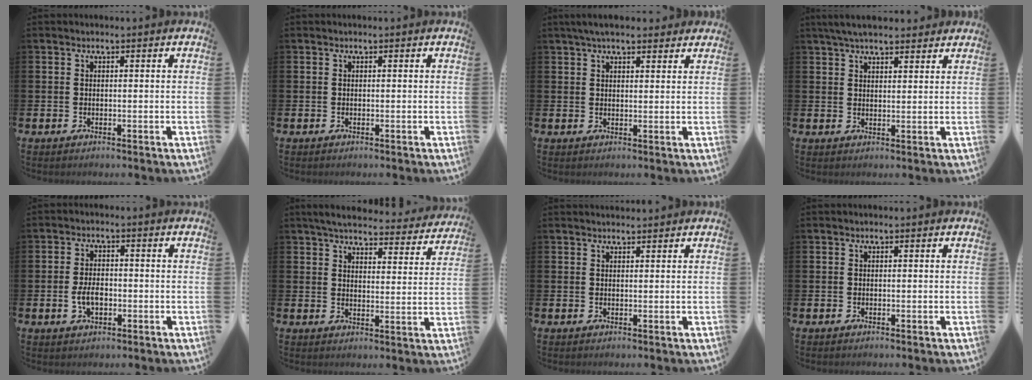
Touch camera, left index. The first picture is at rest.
{"total": 0.0}
{"total": 4.0, "force": [3.5, 1.1, 1.6], "torque": [-0.033, -0.006, 0.063]}
{"total": 4.5, "force": [4.1, 1.1, 1.5], "torque": [-0.034, -0.009, 0.076]}
{"total": 3.6, "force": [-0.7, 2.1, 2.7], "torque": [-0.036, -0.003, -0.016]}
{"total": 5.1, "force": [4.8, 0.9, 1.4], "torque": [-0.041, -0.035, 0.081]}
{"total": 1.1, "force": [1.1, 0.1, 0.1], "torque": [0.013, -0.006, 0.017]}
{"total": 0.0}